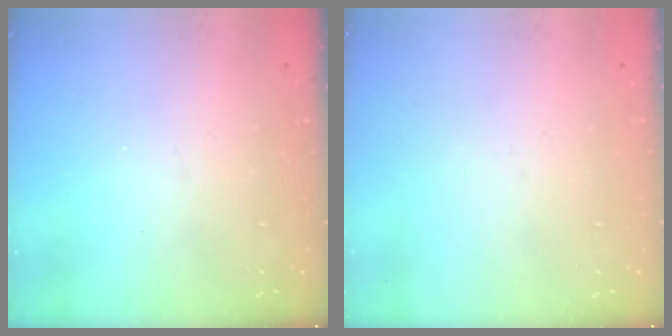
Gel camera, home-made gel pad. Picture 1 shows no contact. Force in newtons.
{"total": 0.0}